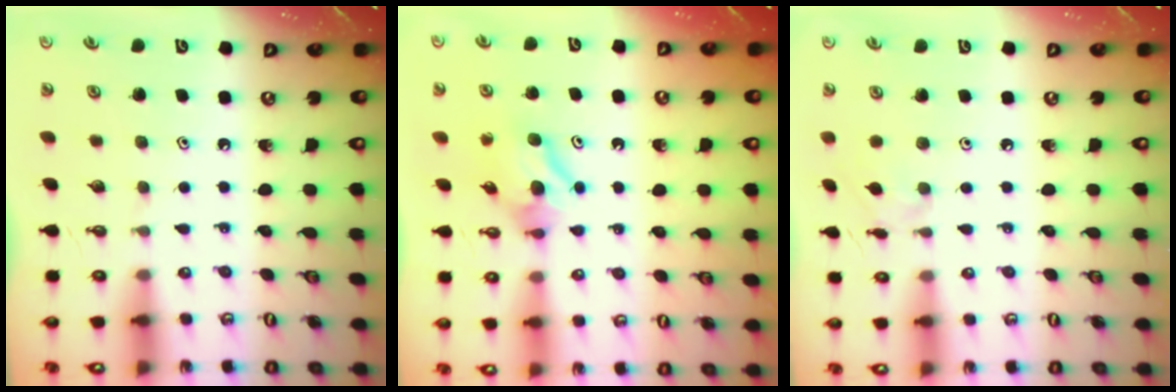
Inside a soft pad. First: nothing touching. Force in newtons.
{"total": 7.6, "press": 7.5, "slide": 0.6}
{"total": 1.5, "press": 1.4, "slide": 0.5}